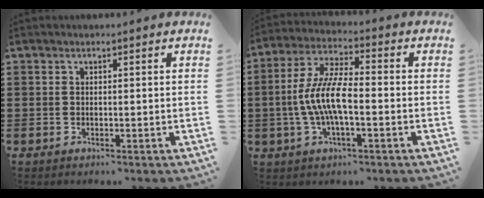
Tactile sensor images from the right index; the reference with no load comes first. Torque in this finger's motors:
{"motor_torque": [1.42, -0.38, 1.05, 0.21]}